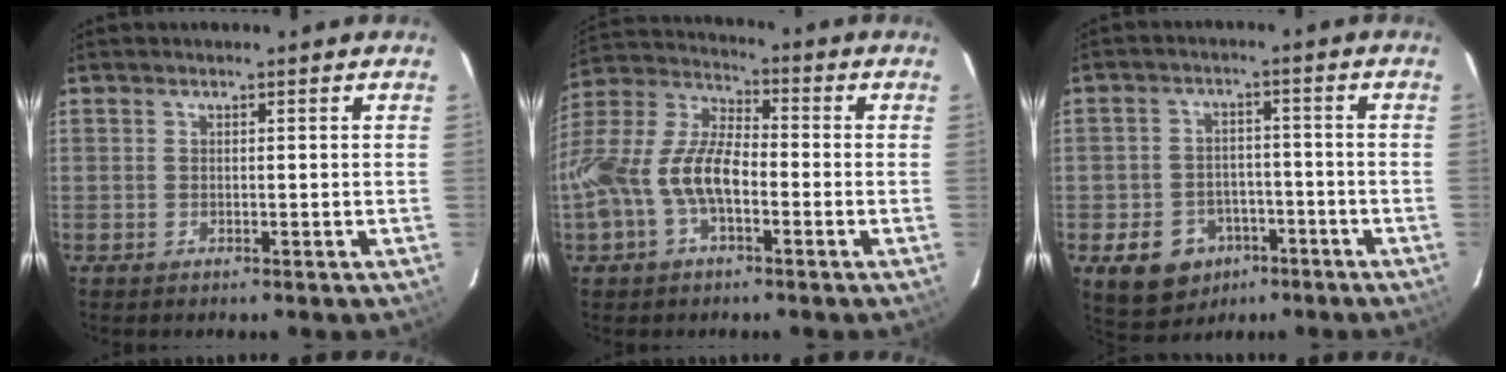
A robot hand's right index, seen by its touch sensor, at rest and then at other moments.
{"total": 15.2, "force": [-4.4, 7.6, 12.3], "torque": [-0.257, 0.009, -0.090]}
{"total": 11.0, "force": [-5.9, 8.4, 4.1], "torque": [-0.102, 0.019, -0.068]}